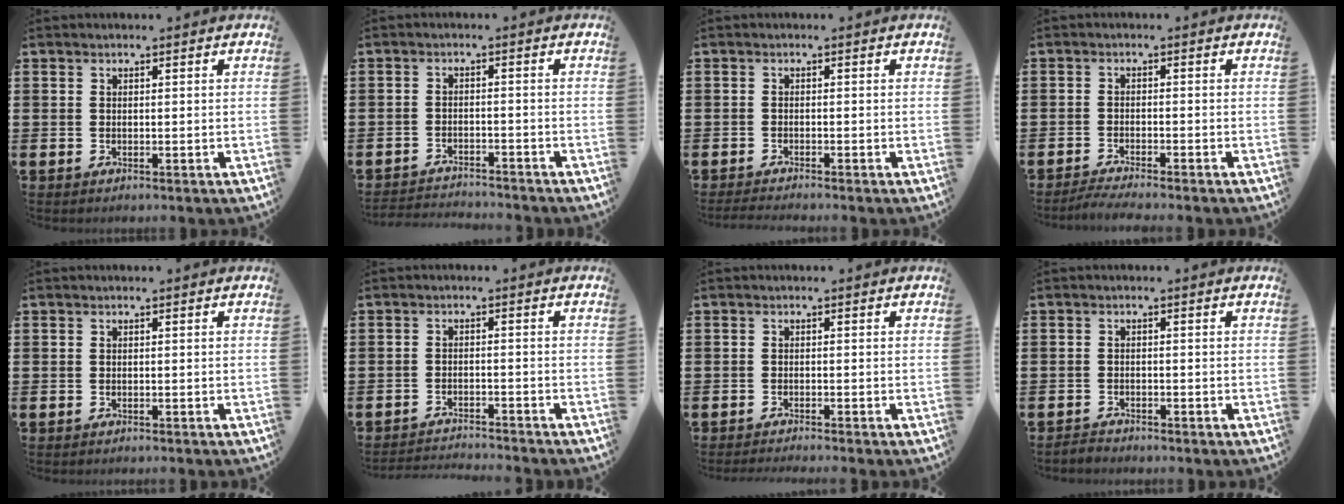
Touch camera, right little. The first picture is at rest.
{"total": 2.4, "force": [-2.3, 0.0, -0.2], "torque": [-0.002, 0.002, -0.052]}
{"total": 1.0, "force": [-0.9, -0.1, 0.4], "torque": [-0.007, -0.001, -0.018]}
{"total": 1.7, "force": [-1.6, -0.1, 0.7], "torque": [-0.010, 0.003, -0.031]}
{"total": 0.0}
{"total": 2.3, "force": [-2.3, -0.2, 0.0], "torque": [-0.004, 0.002, -0.049]}
{"total": 0.8, "force": [-0.8, -0.2, 0.2], "torque": [-0.002, -0.002, -0.015]}
{"total": 1.1, "force": [-1.1, 0.1, -0.1], "torque": [-0.002, 0.003, -0.024]}